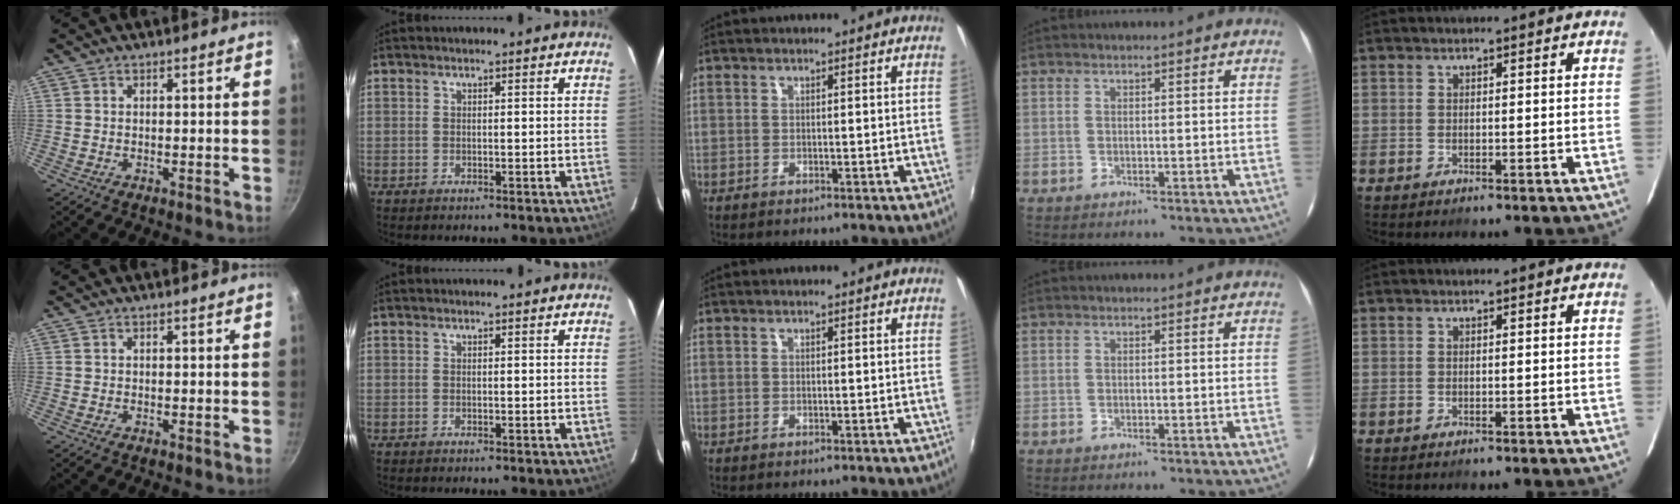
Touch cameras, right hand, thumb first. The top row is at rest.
{}